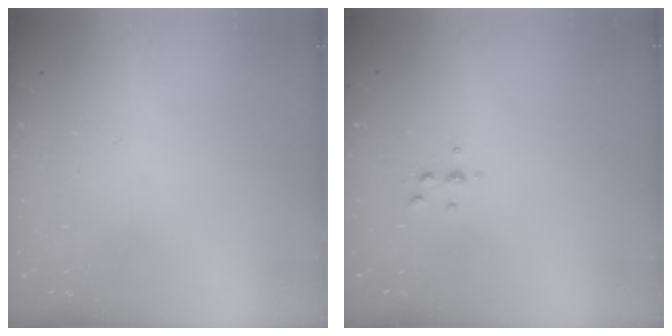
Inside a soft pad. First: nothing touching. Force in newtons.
{"total": 3.8, "press": 3.7, "slide": 0.5}